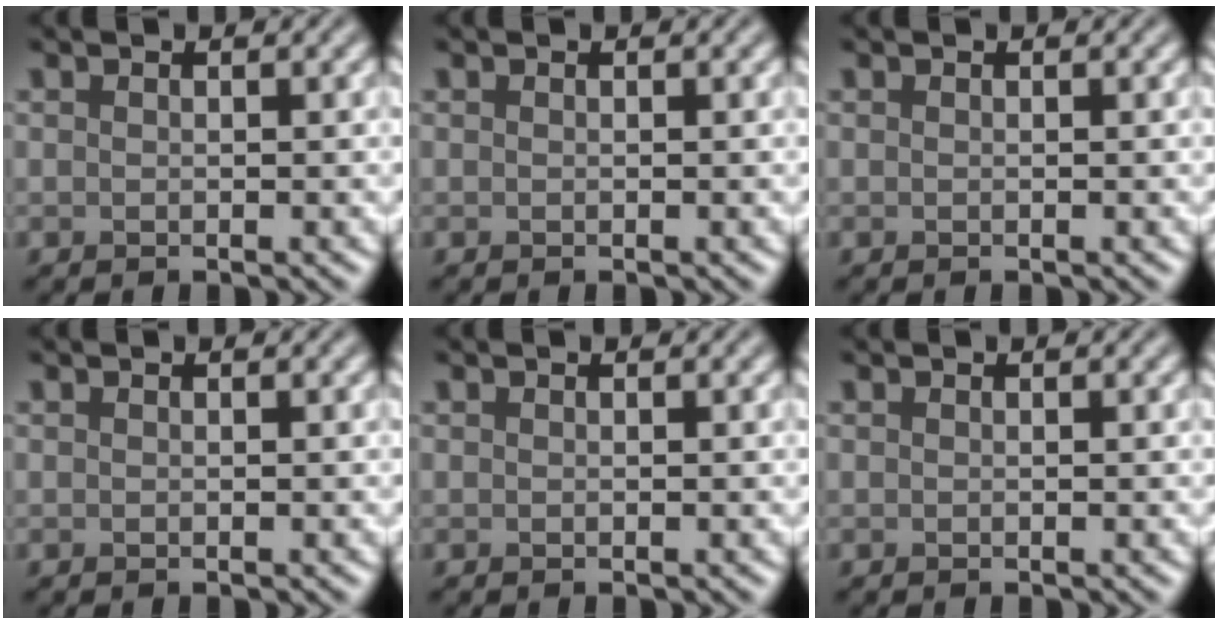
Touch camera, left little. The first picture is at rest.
{"total": 0.0}
{"total": 0.0}
{"total": 0.0}
{"total": 0.0}
{"total": 0.0}